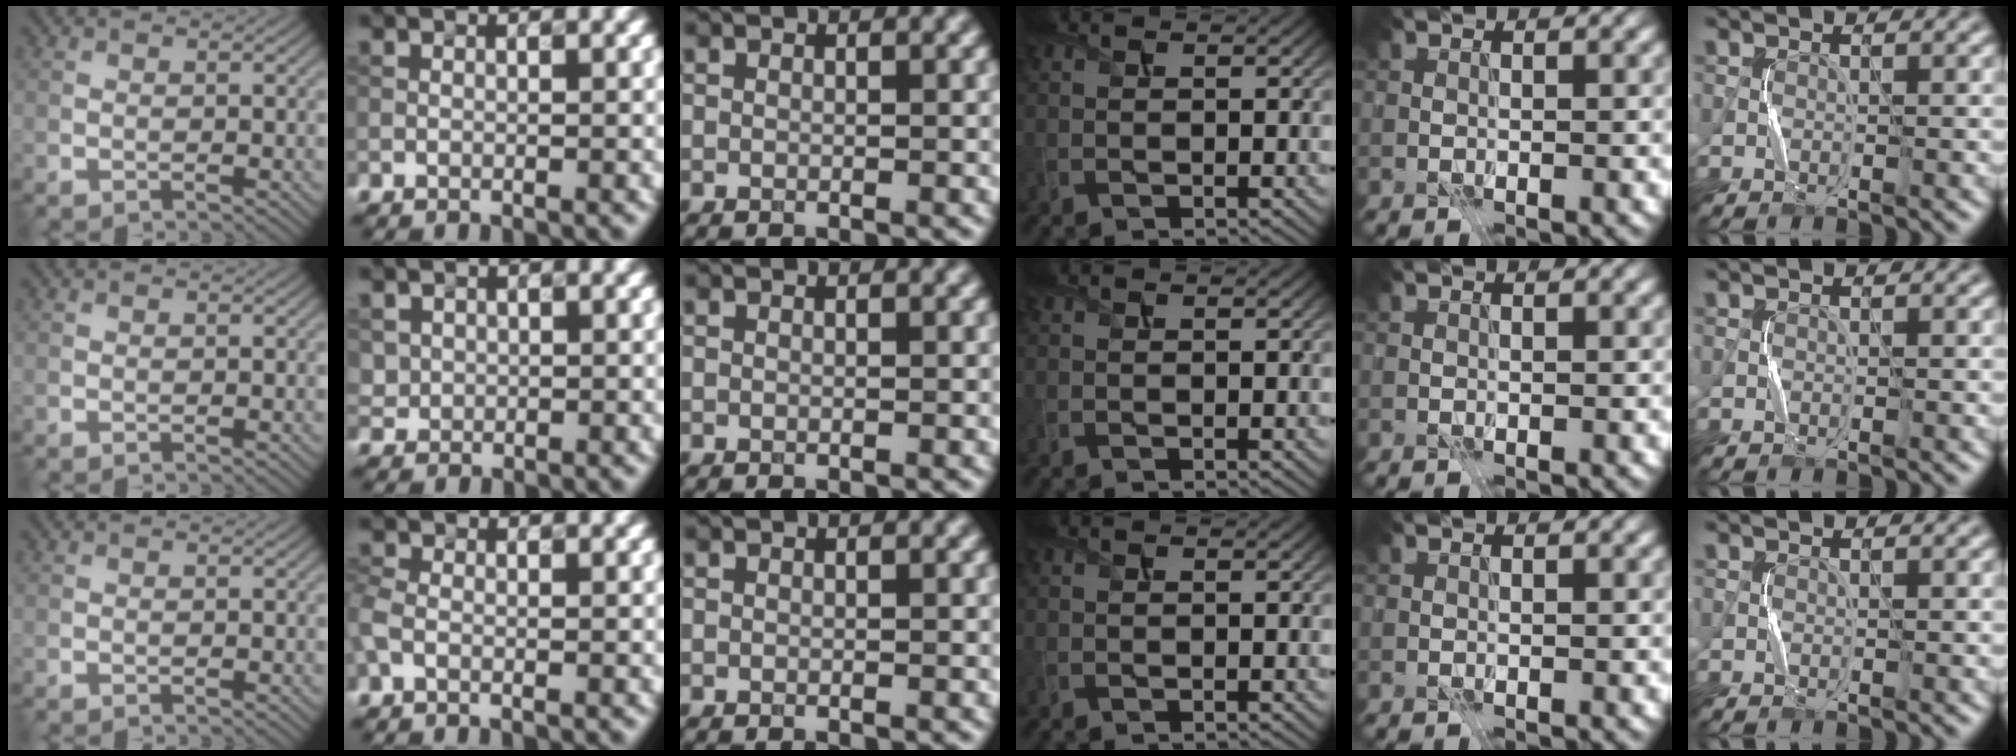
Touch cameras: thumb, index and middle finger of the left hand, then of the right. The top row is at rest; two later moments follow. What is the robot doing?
{"motion": "press", "object": "toy piano key"}